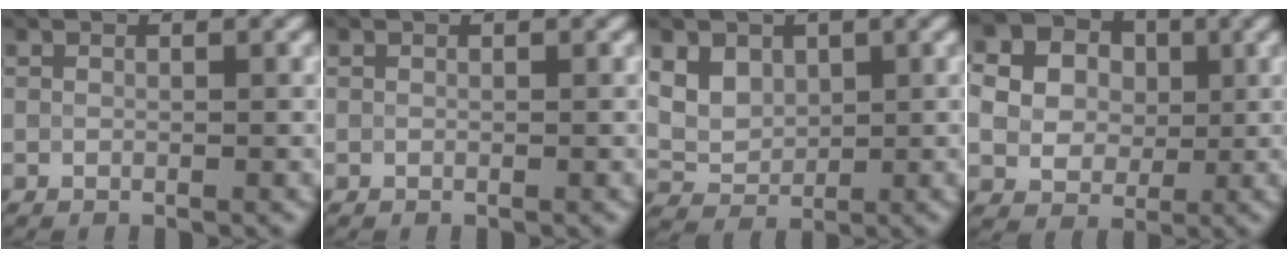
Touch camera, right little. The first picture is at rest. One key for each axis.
{"total": 0.0}
{"total": 5.2, "fx": 2.4, "fy": 3.9, "fz": 2.5, "tx": -0.039, "ty": 0.014, "tz": 0.045}
{"total": 11.7, "fx": 2.1, "fy": 10.5, "fz": 4.8, "tx": -0.131, "ty": 0.030, "tz": 0.016}